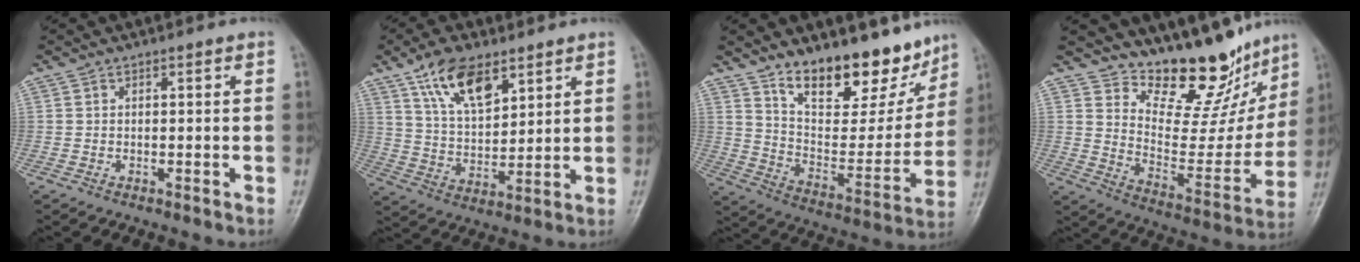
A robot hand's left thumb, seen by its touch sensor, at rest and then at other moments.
{"total": 12.0, "force": [7.2, 5.7, 7.8], "torque": [-0.119, -0.032, 0.139]}
{"total": 19.2, "force": [14.2, 8.2, 9.8], "torque": [-0.086, -0.093, 0.231]}
{"total": 18.0, "force": [15.4, 6.9, 6.2], "torque": [-0.034, -0.120, 0.229]}